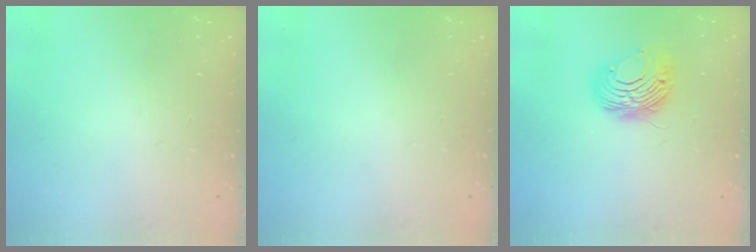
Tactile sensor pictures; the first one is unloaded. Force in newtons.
{"total": 0.0}
{"total": 8.9, "press": 8.9, "slide": 0.1}